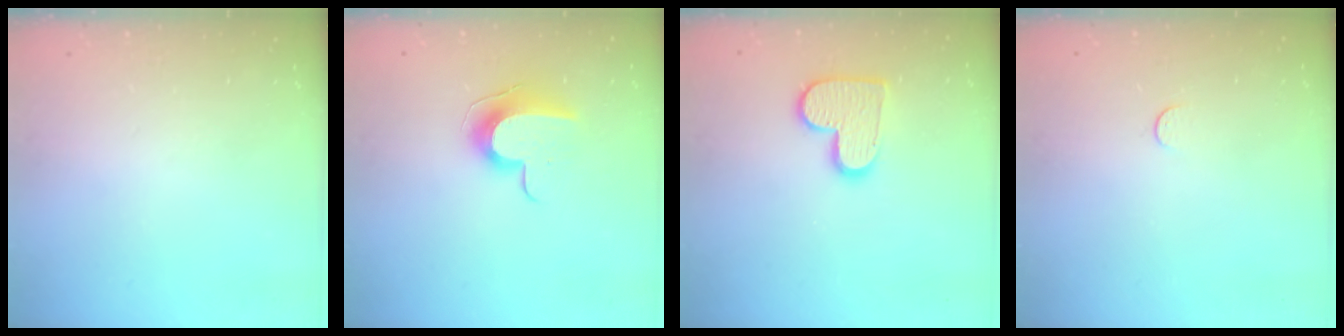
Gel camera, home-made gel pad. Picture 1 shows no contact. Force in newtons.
{"total": 9.5, "press": 9.5, "slide": 0.4}
{"total": 11.9, "press": 11.9, "slide": 0.6}
{"total": 3.0, "press": 3.0, "slide": 0.3}